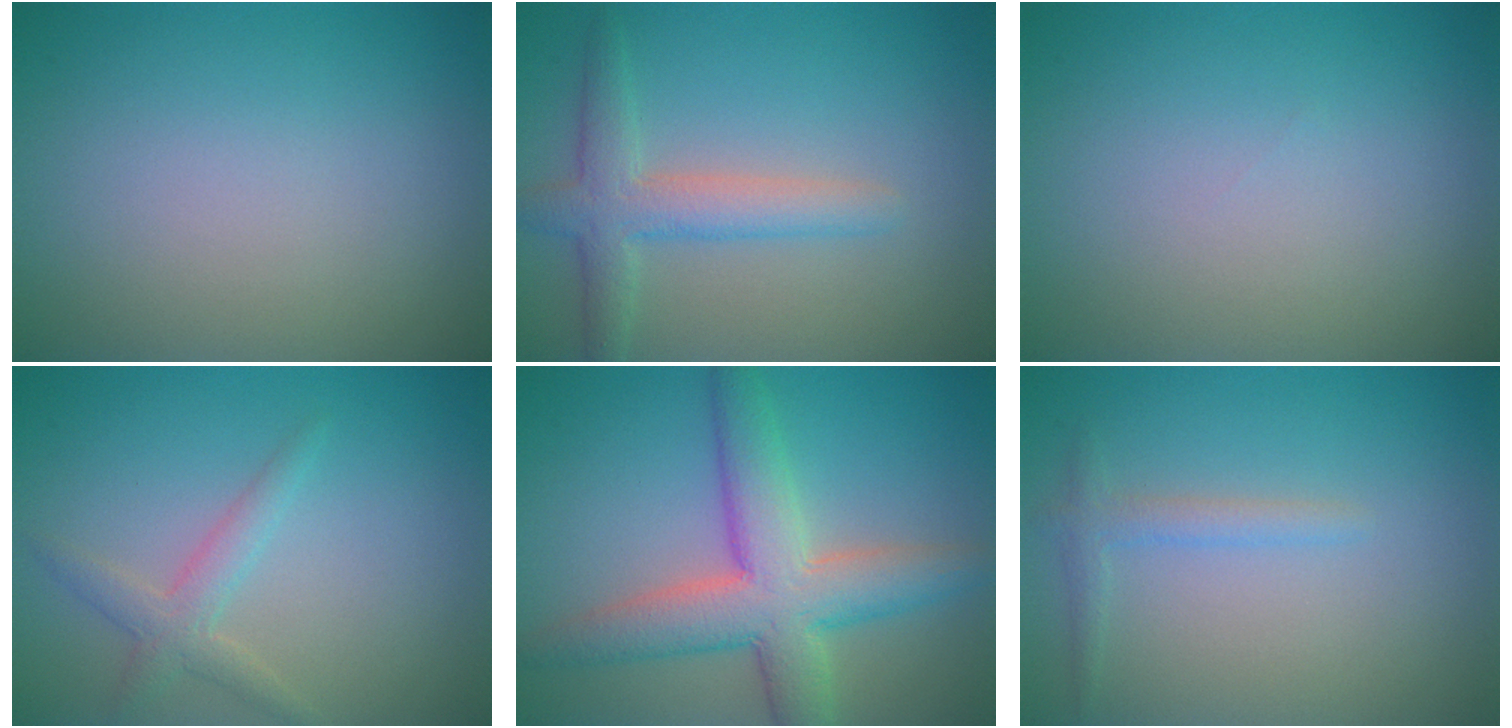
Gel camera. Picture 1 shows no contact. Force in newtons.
{"total": 3.7, "press": 3.7, "slide": 0.3}
{"total": 0.0}
{"total": 2.2, "press": 2.2, "slide": 0.1}
{"total": 7.3, "press": 7.3, "slide": 0.4}
{"total": 1.5, "press": 1.5, "slide": 0.2}